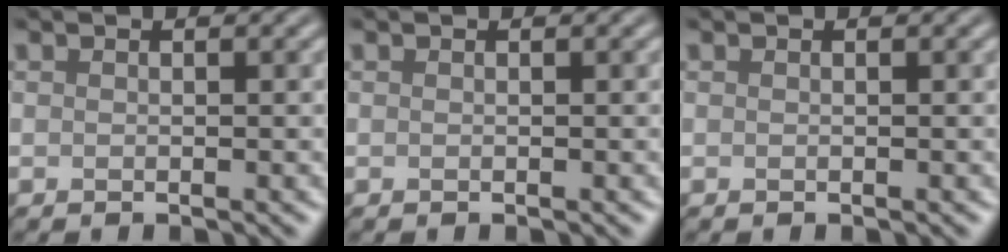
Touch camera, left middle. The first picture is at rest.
{"total": 0.0}
{"total": 0.0}